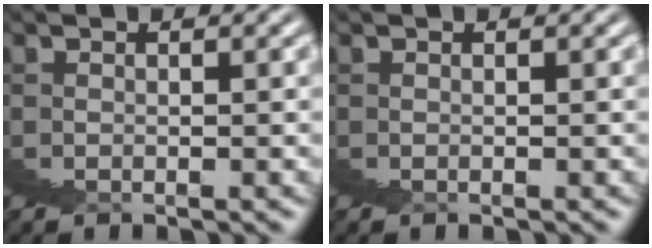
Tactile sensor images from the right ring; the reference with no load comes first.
{"total": 0.0}